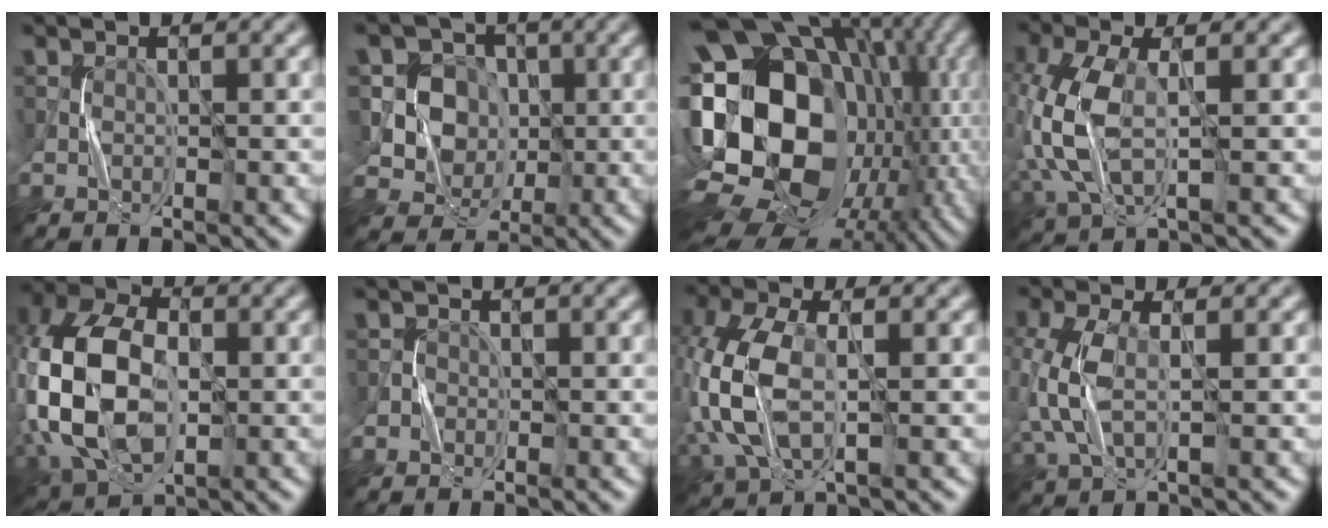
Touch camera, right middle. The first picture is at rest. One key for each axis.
{"total": 8.7, "fx": -0.4, "fy": 7.8, "fz": 3.9, "tx": -0.096, "ty": 0.035, "tz": -0.032}
{"total": 20.5, "fx": -3.2, "fy": 13.8, "fz": 14.9, "tx": -0.271, "ty": 0.022, "tz": -0.055}
{"total": 5.7, "fx": -0.8, "fy": 2.3, "fz": 5.1, "tx": -0.144, "ty": 0.000, "tz": -0.013}
{"total": 12.3, "fx": -1.5, "fy": 7.7, "fz": 9.4, "tx": -0.223, "ty": 0.001, "tz": -0.036}
{"total": 1.4, "fx": -1.0, "fy": 0.9, "fz": -0.2, "tx": 0.011, "ty": 0.008, "tz": -0.026}
{"total": 6.7, "fx": -0.9, "fy": 3.3, "fz": 5.8, "tx": -0.157, "ty": 0.001, "tz": -0.017}
{"total": 2.9, "fx": -0.7, "fy": 0.6, "fz": 2.7, "tx": -0.081, "ty": -0.002, "tz": -0.010}